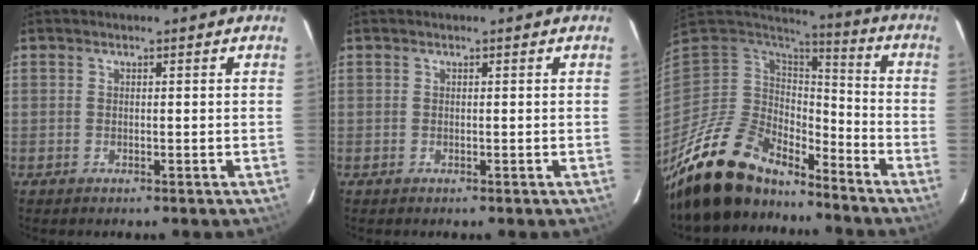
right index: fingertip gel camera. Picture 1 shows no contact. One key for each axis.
{"total": 0.0}
{"total": 19.4, "fx": -16.3, "fy": 7.2, "fz": 7.7, "tx": -0.166, "ty": -0.018, "tz": -0.287}